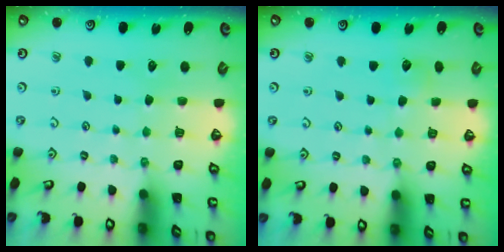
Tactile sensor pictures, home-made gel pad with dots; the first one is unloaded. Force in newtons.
{"total": 5.0, "press": 5.0, "slide": 0.5}